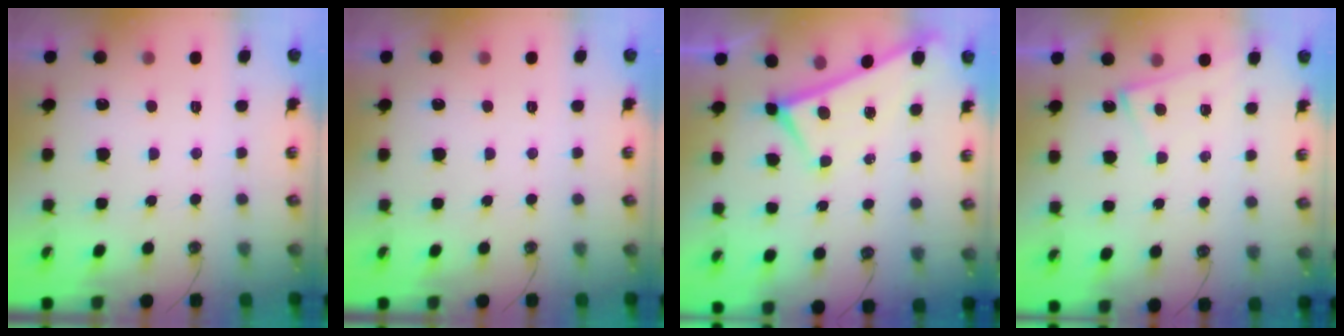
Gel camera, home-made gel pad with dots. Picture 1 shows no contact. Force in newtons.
{"total": 0.0}
{"total": 0.0}
{"total": 1.8, "press": 1.8, "slide": 0.3}